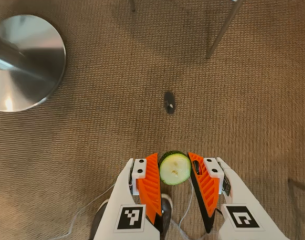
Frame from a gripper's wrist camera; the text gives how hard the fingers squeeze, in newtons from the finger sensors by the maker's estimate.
{"total": 9.4, "left": 9.2, "right": 9.6}